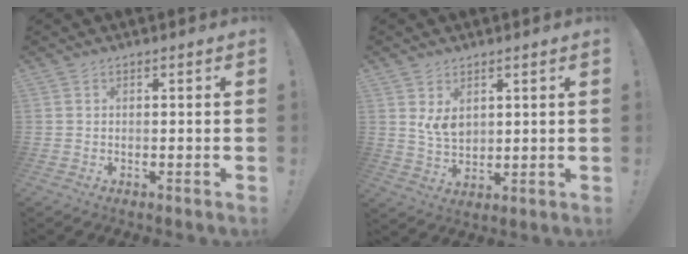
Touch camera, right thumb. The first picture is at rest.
{"total": 6.4, "force": [2.8, 4.2, 3.9], "torque": [-0.054, -0.014, 0.054]}